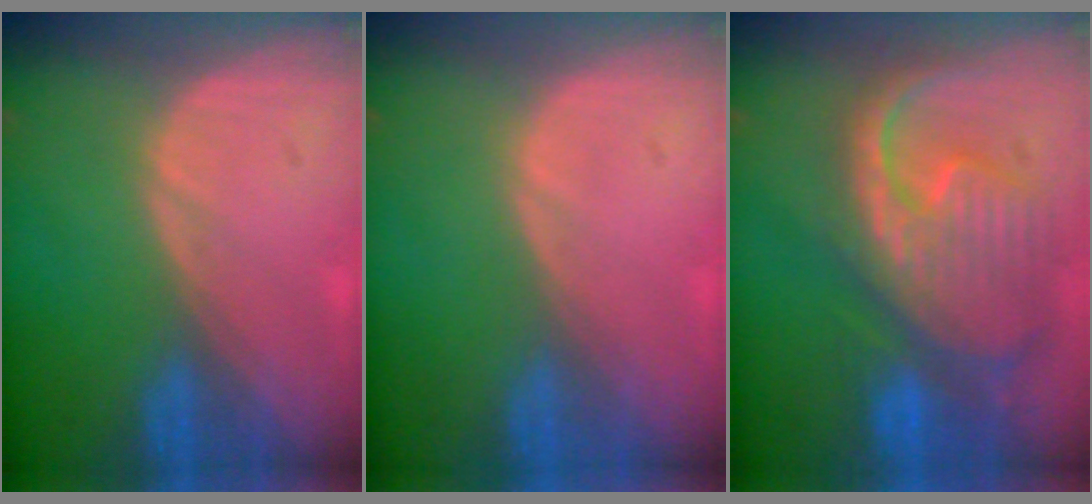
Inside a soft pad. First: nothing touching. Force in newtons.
{"total": 0.0}
{"total": 12.4, "press": 10.6, "slide": 6.4}